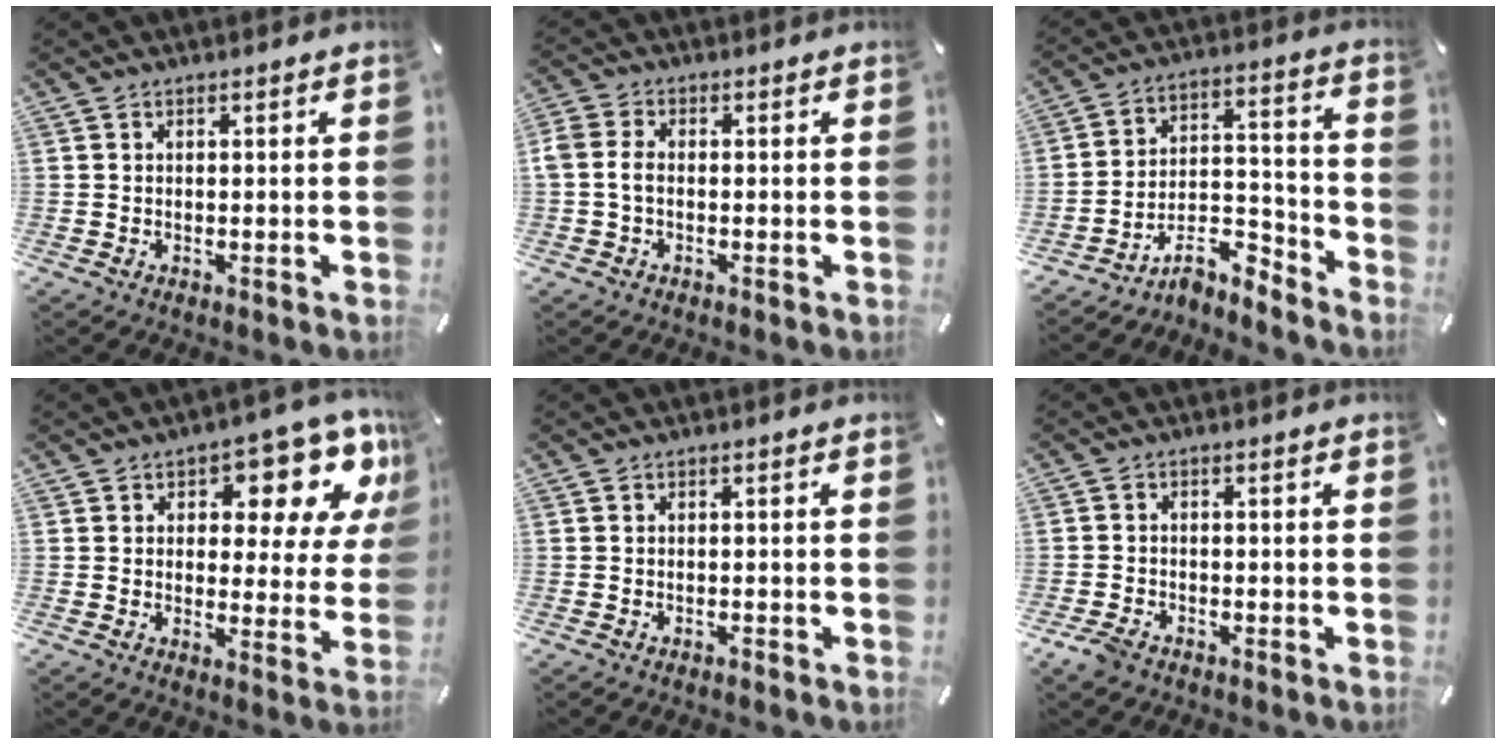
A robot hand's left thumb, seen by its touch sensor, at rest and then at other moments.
{"total": 3.9, "force": [-0.8, 2.7, 2.7], "torque": [-0.063, 0.004, -0.018]}
{"total": 10.2, "force": [-8.4, 4.5, 3.7], "torque": [-0.038, 0.041, -0.151]}
{"total": 12.8, "force": [7.3, 6.5, 8.3], "torque": [-0.098, -0.050, 0.121]}
{"total": 0.7, "force": [-0.6, 0.2, 0.3], "torque": [-0.008, -0.001, -0.013]}
{"total": 3.2, "force": [-2.4, 1.7, 1.2], "torque": [-0.039, 0.006, -0.051]}